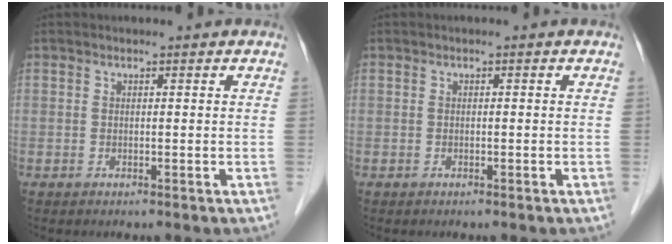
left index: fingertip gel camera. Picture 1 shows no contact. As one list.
[{"total": 0.0}]